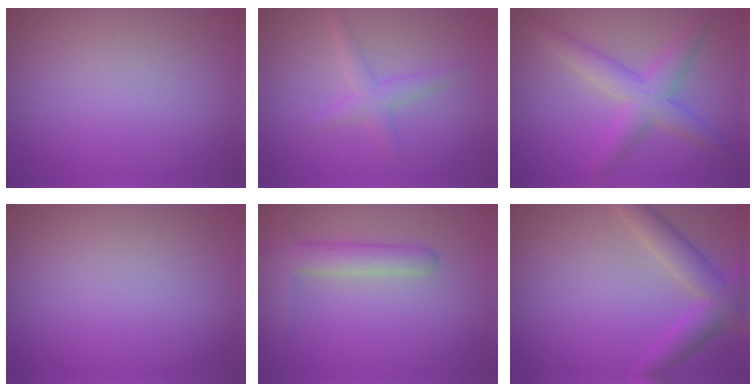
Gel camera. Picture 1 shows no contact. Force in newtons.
{"total": 2.0, "press": 2.0, "slide": 0.1}
{"total": 4.3, "press": 4.3, "slide": 0.1}
{"total": 0.0}
{"total": 3.6, "press": 3.6, "slide": 0.3}
{"total": 4.3, "press": 4.3, "slide": 0.2}